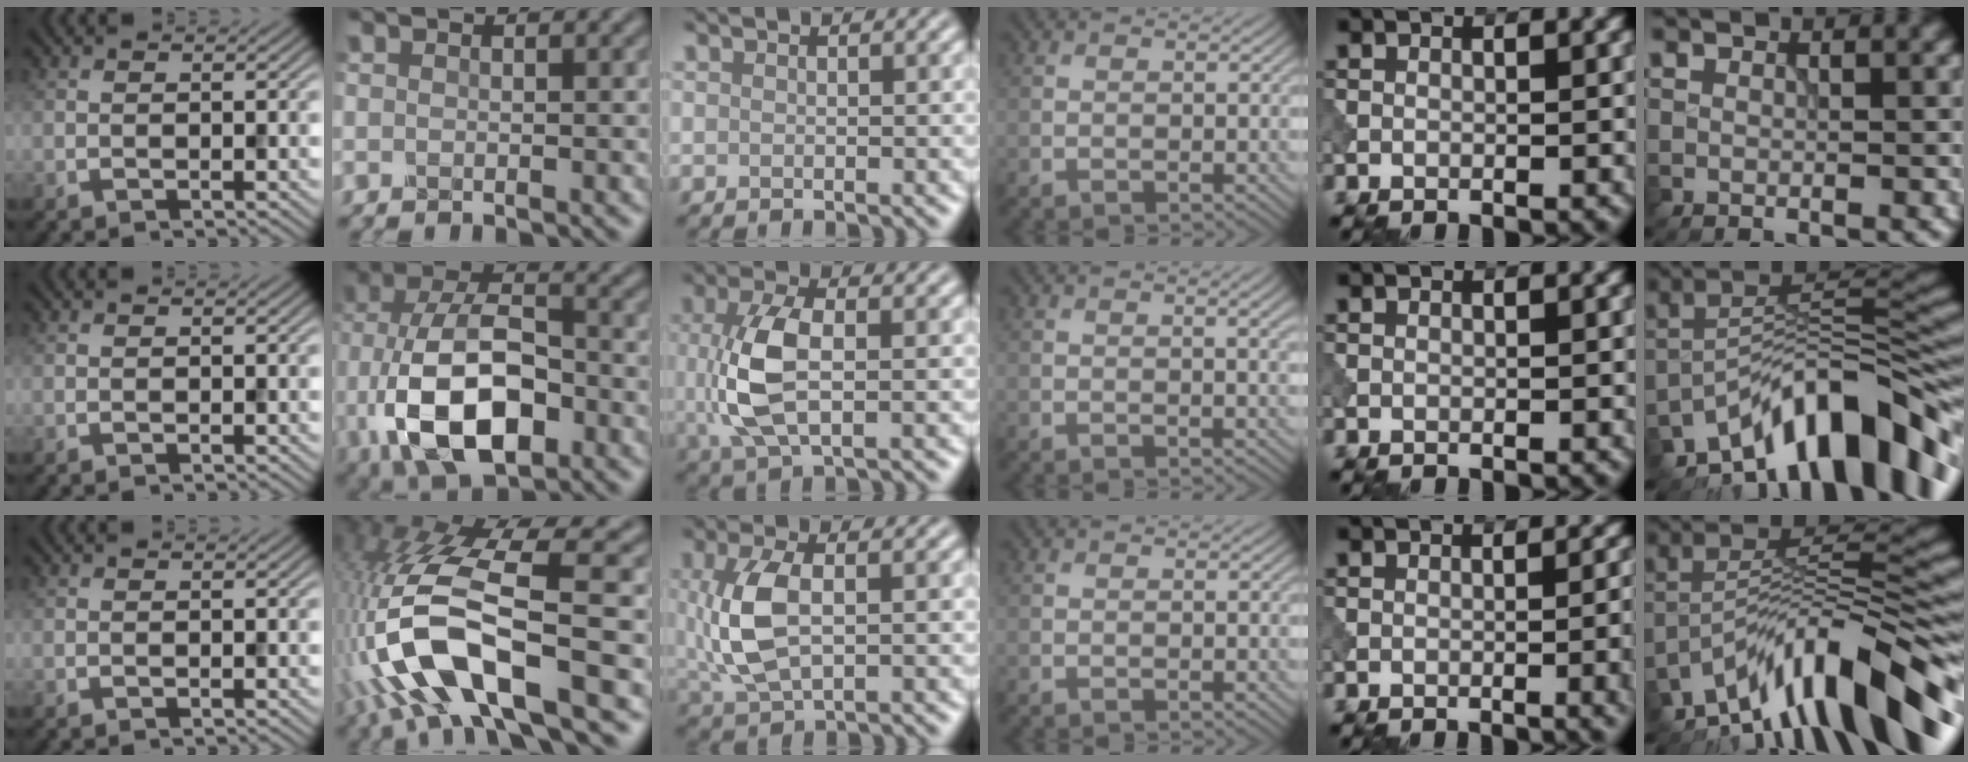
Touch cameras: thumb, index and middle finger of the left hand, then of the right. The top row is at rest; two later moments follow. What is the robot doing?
{"motion": "dispense", "object": "dispenser bottle"}